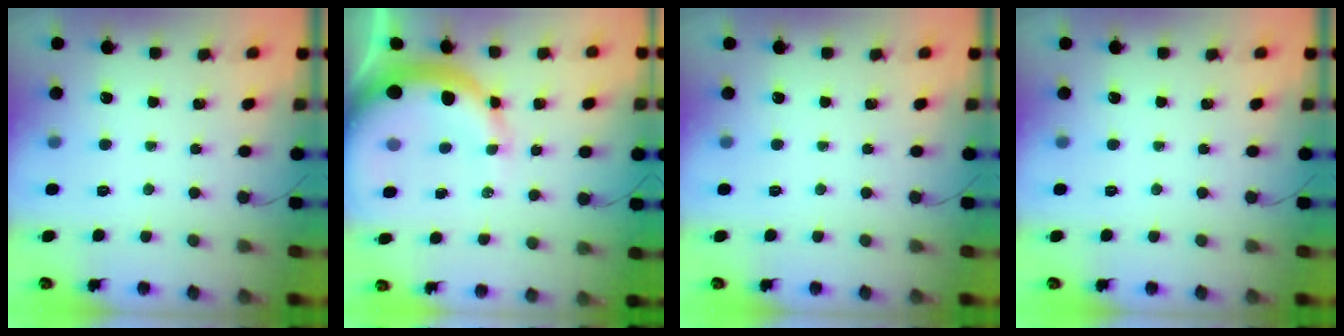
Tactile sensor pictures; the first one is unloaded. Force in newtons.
{"total": 13.4, "press": 13.2, "slide": 2.8}
{"total": 0.0}
{"total": 0.0}